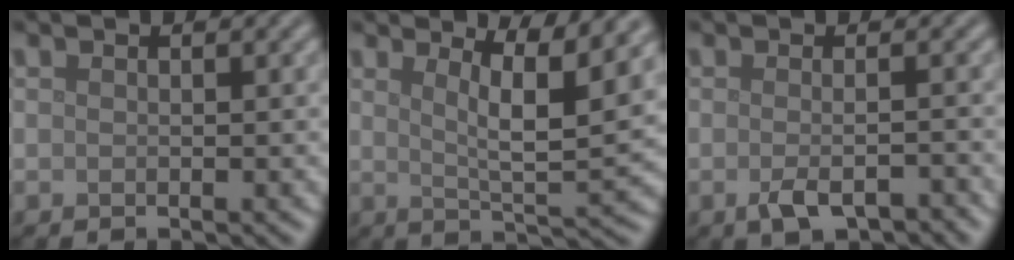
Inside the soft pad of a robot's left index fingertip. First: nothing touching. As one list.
[{"total": 6.6, "force": [3.1, 1.4, 5.6], "torque": [-0.078, -0.003, 0.052]}, {"total": 2.9, "force": [-1.4, 0.9, 2.4], "torque": [-0.046, -0.006, -0.026]}]